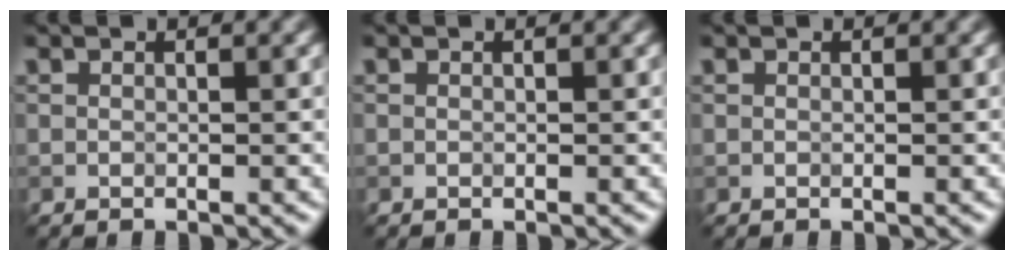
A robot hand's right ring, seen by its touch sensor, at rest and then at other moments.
{"total": 0.0}
{"total": 0.0}